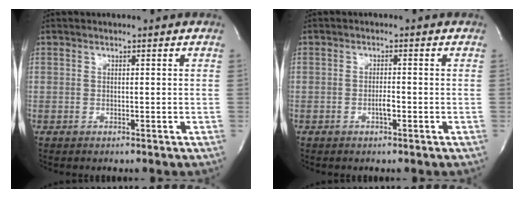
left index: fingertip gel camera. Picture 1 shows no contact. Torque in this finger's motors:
{"motor_torque": [0.21, 0.10, 0.02, 0.00]}